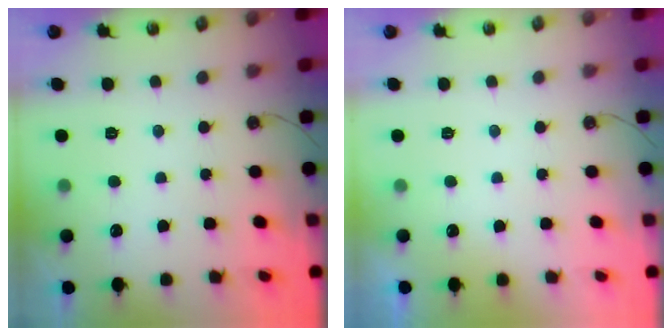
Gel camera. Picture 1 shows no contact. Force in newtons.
{"total": 0.0}